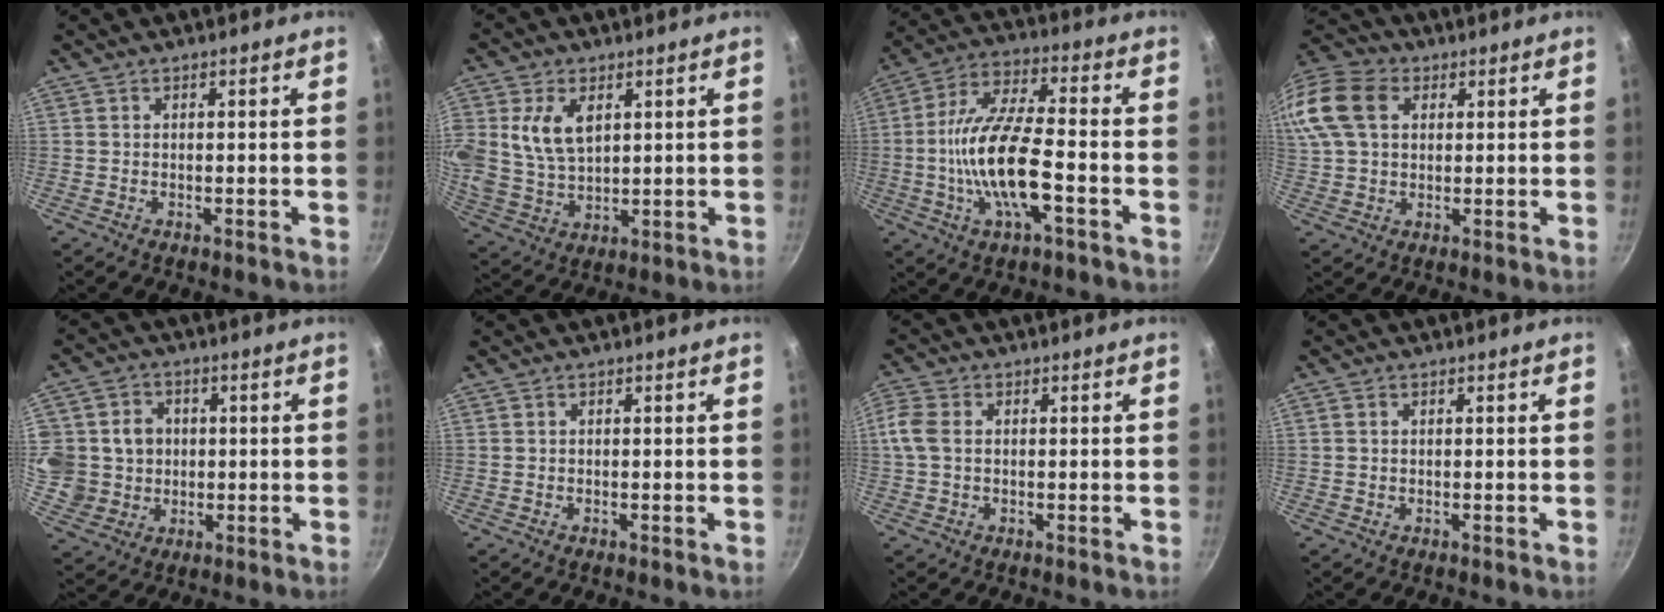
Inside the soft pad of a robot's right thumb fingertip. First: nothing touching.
{"total": 10.3, "force": [3.1, 6.7, 7.2], "torque": [-0.131, -0.018, 0.065]}
{"total": 15.7, "force": [-4.0, 5.3, 14.2], "torque": [-0.273, 0.031, -0.084]}
{"total": 19.4, "force": [5.9, 14.1, 11.9], "torque": [-0.278, 0.033, 0.100]}
{"total": 12.2, "force": [0.8, 11.4, 4.1], "torque": [-0.066, 0.006, 0.018]}
{"total": 0.0}
{"total": 4.8, "force": [0.3, 3.4, 3.4], "torque": [-0.078, 0.010, 0.000]}
{"total": 0.6, "force": [0.2, 0.5, 0.3], "torque": [-0.005, 0.002, 0.003]}